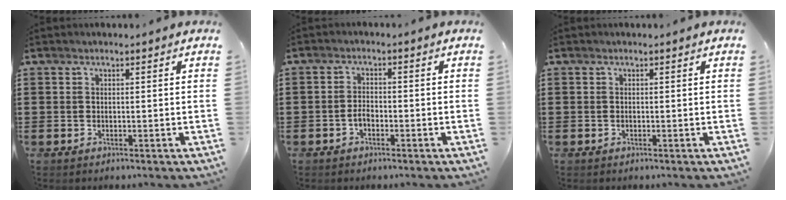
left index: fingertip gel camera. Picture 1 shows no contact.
{"total": 2.1, "force": [-0.9, 1.1, 1.5], "torque": [-0.039, 0.001, -0.020]}
{"total": 0.0}